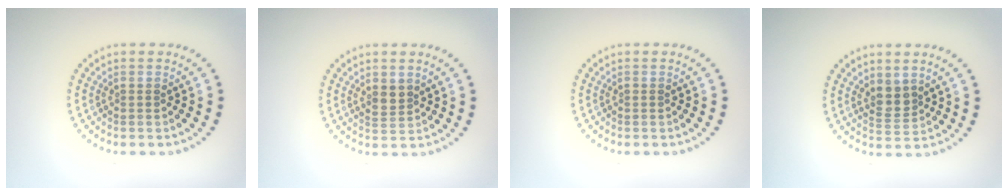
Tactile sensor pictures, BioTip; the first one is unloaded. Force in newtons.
{"total": 1.7, "press": 1.4, "slide": 0.8}
{"total": 0.0}
{"total": 2.0, "press": 1.8, "slide": 1.0}